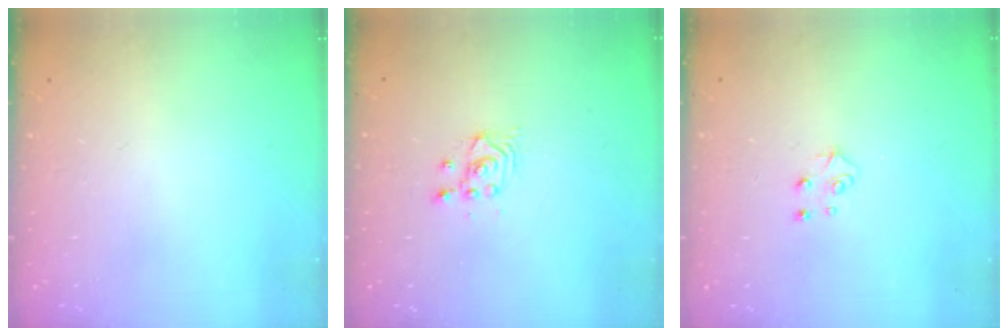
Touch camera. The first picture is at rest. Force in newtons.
{"total": 2.4, "press": 2.4, "slide": 0.2}
{"total": 4.5, "press": 4.4, "slide": 0.4}